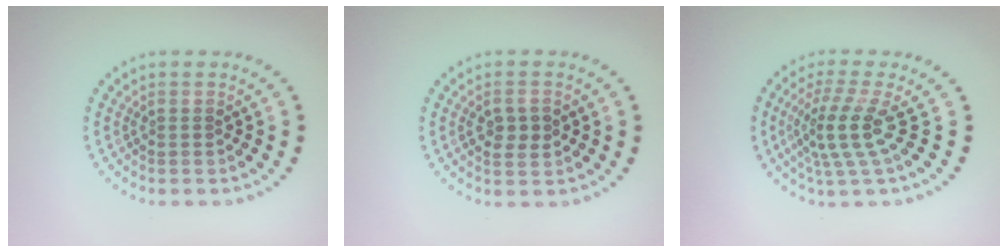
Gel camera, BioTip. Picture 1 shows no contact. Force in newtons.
{"total": 2.3, "press": 2.3, "slide": 0.2}
{"total": 3.7, "press": 2.7, "slide": 2.5}